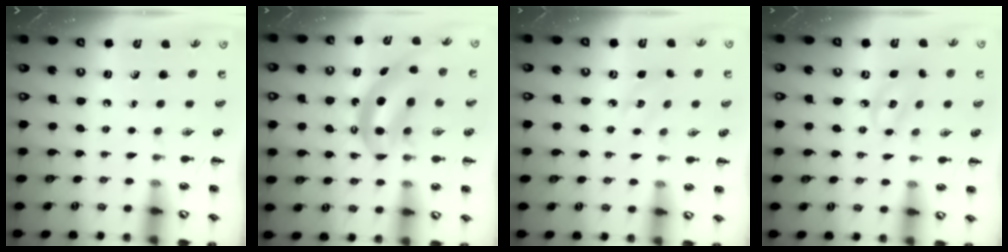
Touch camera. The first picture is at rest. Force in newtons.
{"total": 6.8, "press": 6.7, "slide": 1.2}
{"total": 4.7, "press": 4.5, "slide": 1.3}
{"total": 5.5, "press": 5.4, "slide": 0.6}